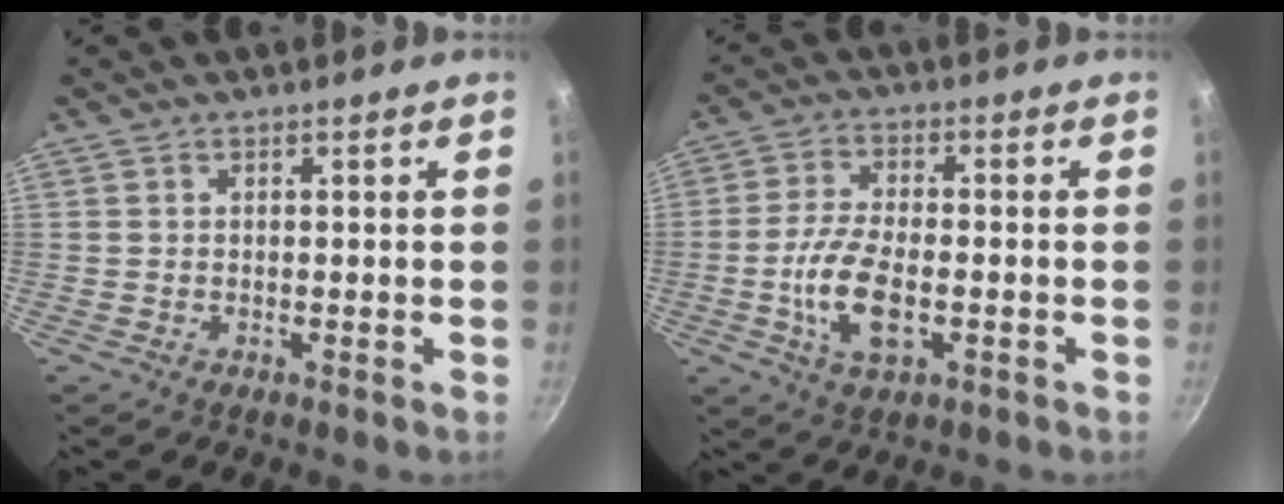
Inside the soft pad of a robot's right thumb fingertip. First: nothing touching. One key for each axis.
{"total": 10.0, "fx": -2.4, "fy": 4.8, "fz": 8.5, "tx": -0.168, "ty": 0.010, "tz": -0.051}